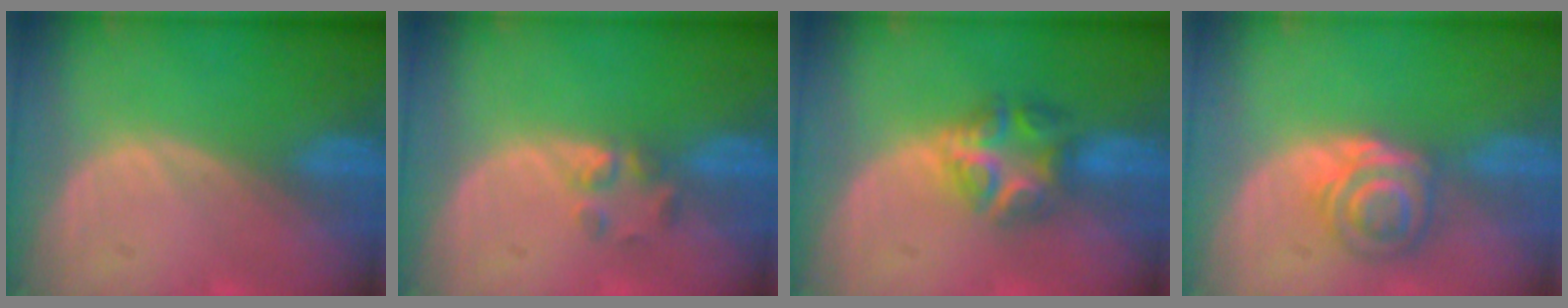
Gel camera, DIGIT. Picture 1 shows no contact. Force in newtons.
{"total": 2.3, "press": 2.2, "slide": 0.8}
{"total": 6.0, "press": 5.9, "slide": 0.4}
{"total": 5.5, "press": 5.3, "slide": 1.8}